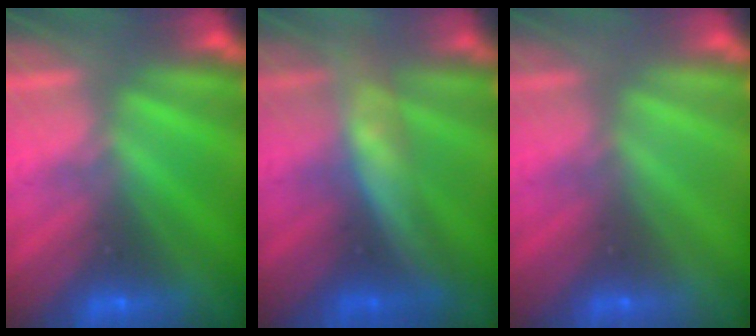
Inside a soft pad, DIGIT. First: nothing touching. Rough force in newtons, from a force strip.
{"total": 3.4}
{"total": 2.9}